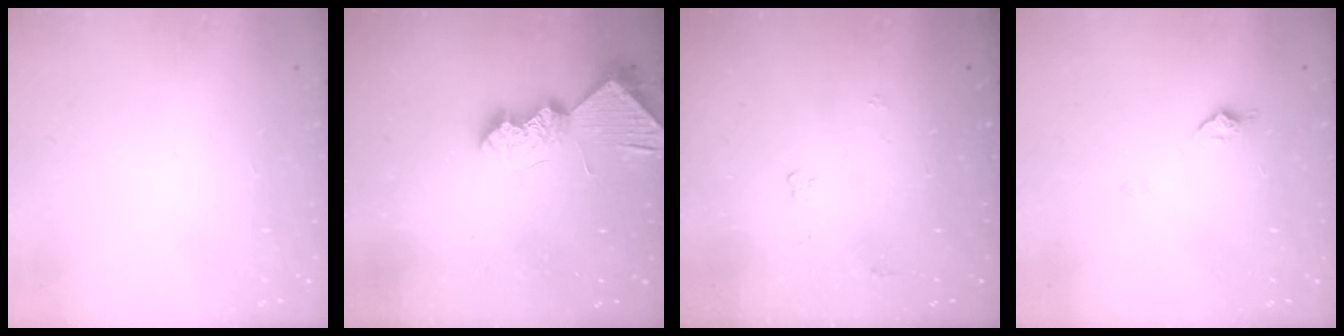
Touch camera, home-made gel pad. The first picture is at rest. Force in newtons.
{"total": 9.6, "press": 9.6, "slide": 0.2}
{"total": 3.5, "press": 3.4, "slide": 0.6}
{"total": 6.3, "press": 6.3, "slide": 0.7}